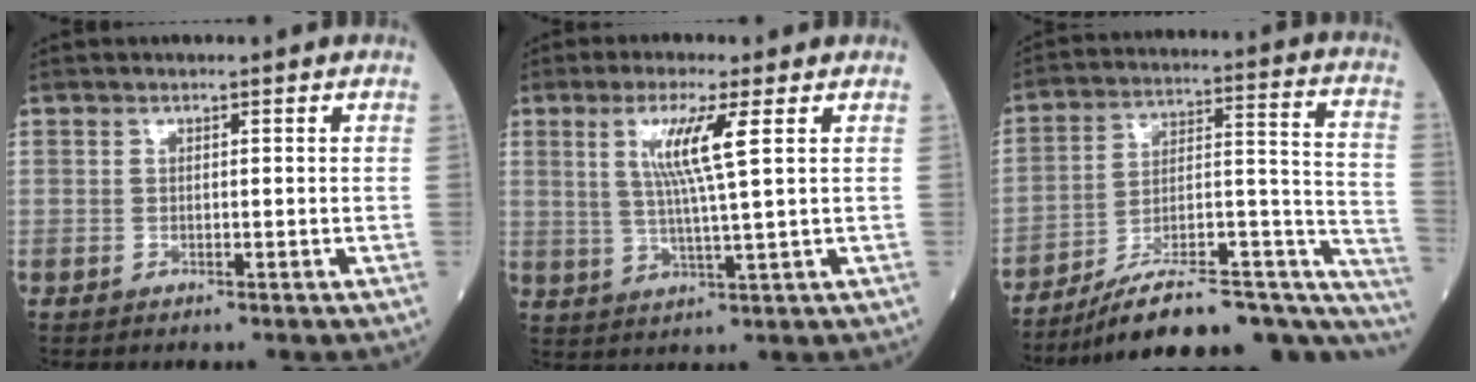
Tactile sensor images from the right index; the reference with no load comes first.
{"total": 7.2, "force": [2.4, -0.6, 6.8], "torque": [-0.137, -0.003, 0.049]}
{"total": 24.0, "force": [-18.4, 5.9, 14.3], "torque": [-0.132, 0.051, -0.267]}